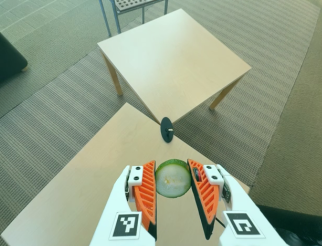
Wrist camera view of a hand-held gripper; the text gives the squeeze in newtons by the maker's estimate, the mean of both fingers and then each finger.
{"total": 11.5, "left": 12.2, "right": 10.8}